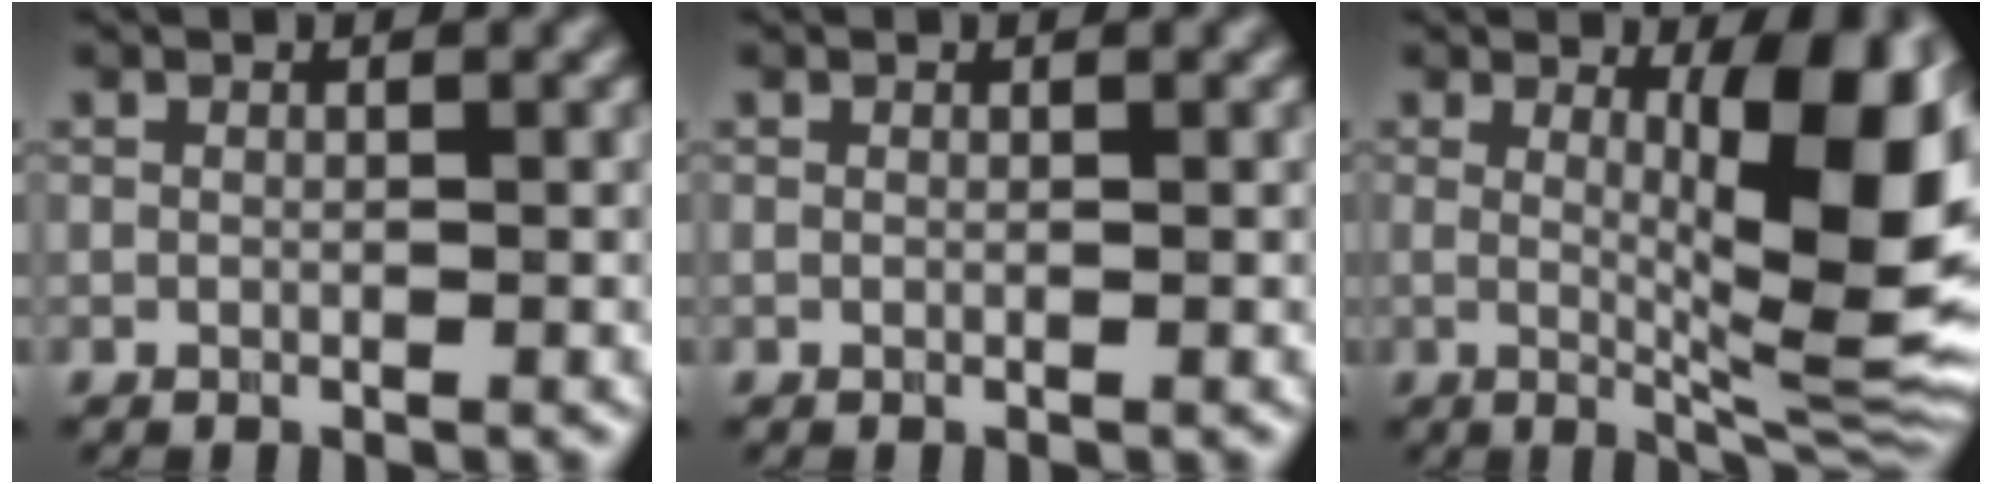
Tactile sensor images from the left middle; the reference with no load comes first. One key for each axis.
{"total": 0.0}
{"total": 11.2, "fx": 1.2, "fy": 2.8, "fz": 10.7, "tx": -0.127, "ty": -0.012, "tz": 0.030}